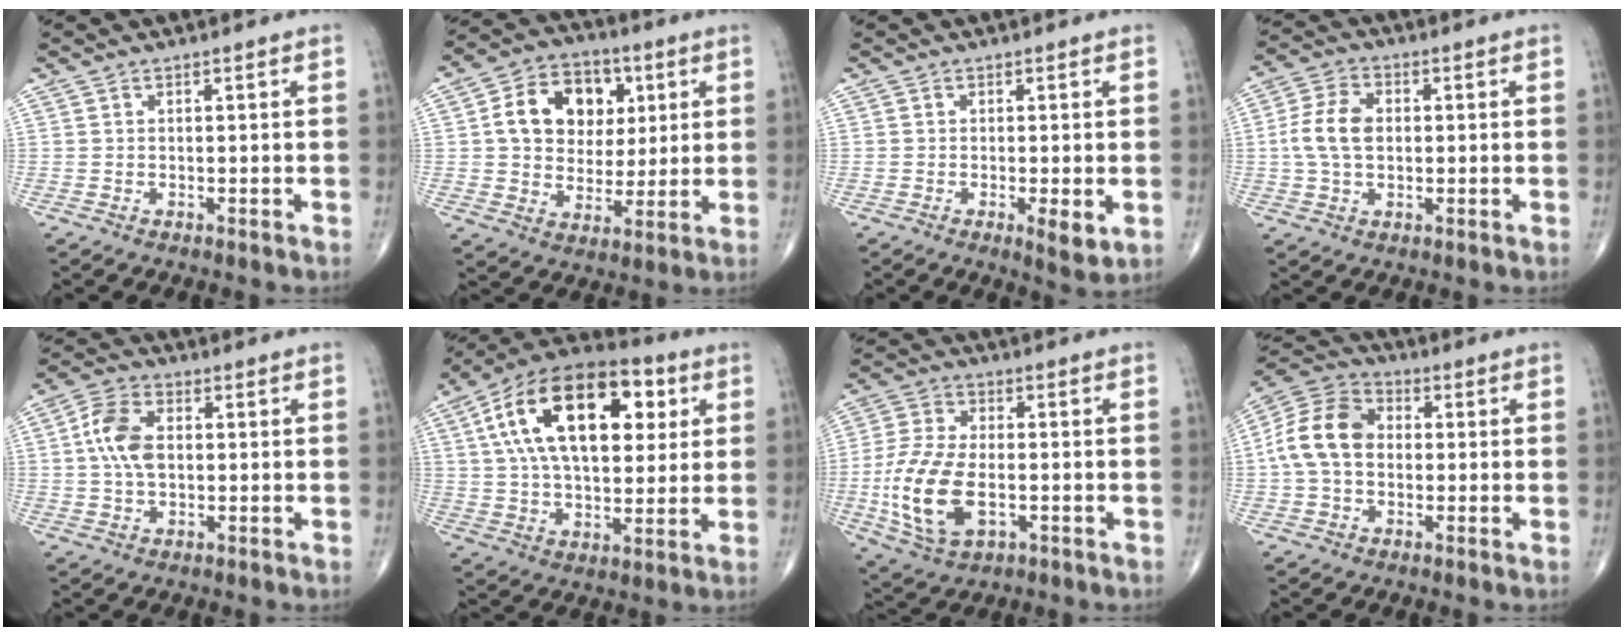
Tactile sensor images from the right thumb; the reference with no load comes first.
{"total": 15.1, "force": [3.8, 11.7, 8.8], "torque": [-0.107, 0.002, 0.061]}
{"total": 4.2, "force": [-0.9, 1.2, 3.9], "torque": [-0.065, -0.014, -0.017]}
{"total": 8.3, "force": [0.3, 5.6, 6.2], "torque": [-0.120, 0.015, 0.002]}
{"total": 8.4, "force": [0.8, 5.2, 6.6], "torque": [-0.125, 0.014, 0.011]}
{"total": 25.0, "force": [7.3, 13.5, 19.8], "torque": [-0.320, 0.013, 0.114]}
{"total": 15.1, "force": [-3.0, 8.3, 12.3], "torque": [-0.258, 0.003, -0.050]}
{"total": 12.5, "force": [0.1, 9.2, 8.5], "torque": [-0.156, 0.035, -0.008]}